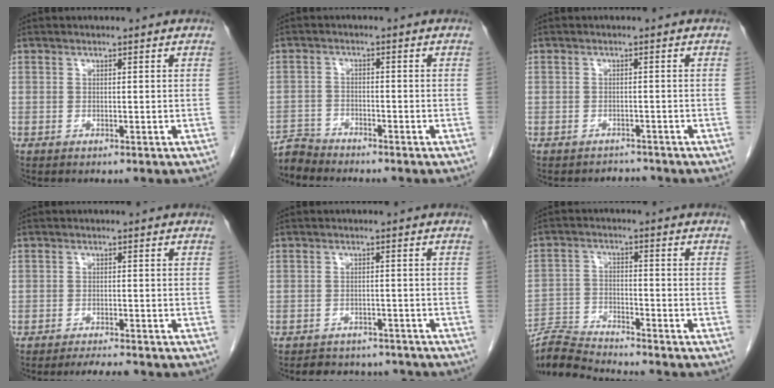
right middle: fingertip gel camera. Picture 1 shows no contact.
{"total": 3.3, "force": [-3.2, 0.1, -0.7], "torque": [0.016, -0.014, -0.063]}
{"total": 1.9, "force": [-1.6, 0.7, -0.7], "torque": [0.003, -0.004, -0.026]}
{"total": 2.6, "force": [-2.5, 0.1, 0.8], "torque": [-0.019, -0.012, -0.037]}
{"total": 7.7, "force": [-7.0, 2.8, 1.2], "torque": [-0.017, 0.006, -0.083]}
{"total": 7.4, "force": [-7.3, -0.8, 0.5], "torque": [-0.014, -0.012, -0.140]}